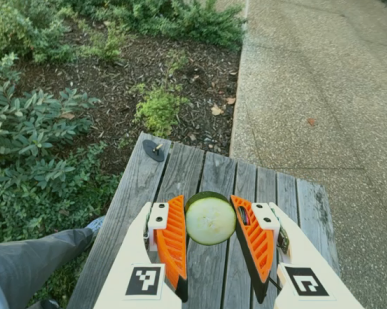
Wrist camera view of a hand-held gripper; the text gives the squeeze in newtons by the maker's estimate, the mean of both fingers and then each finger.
{"total": 8.7, "left": 8.6, "right": 8.8}